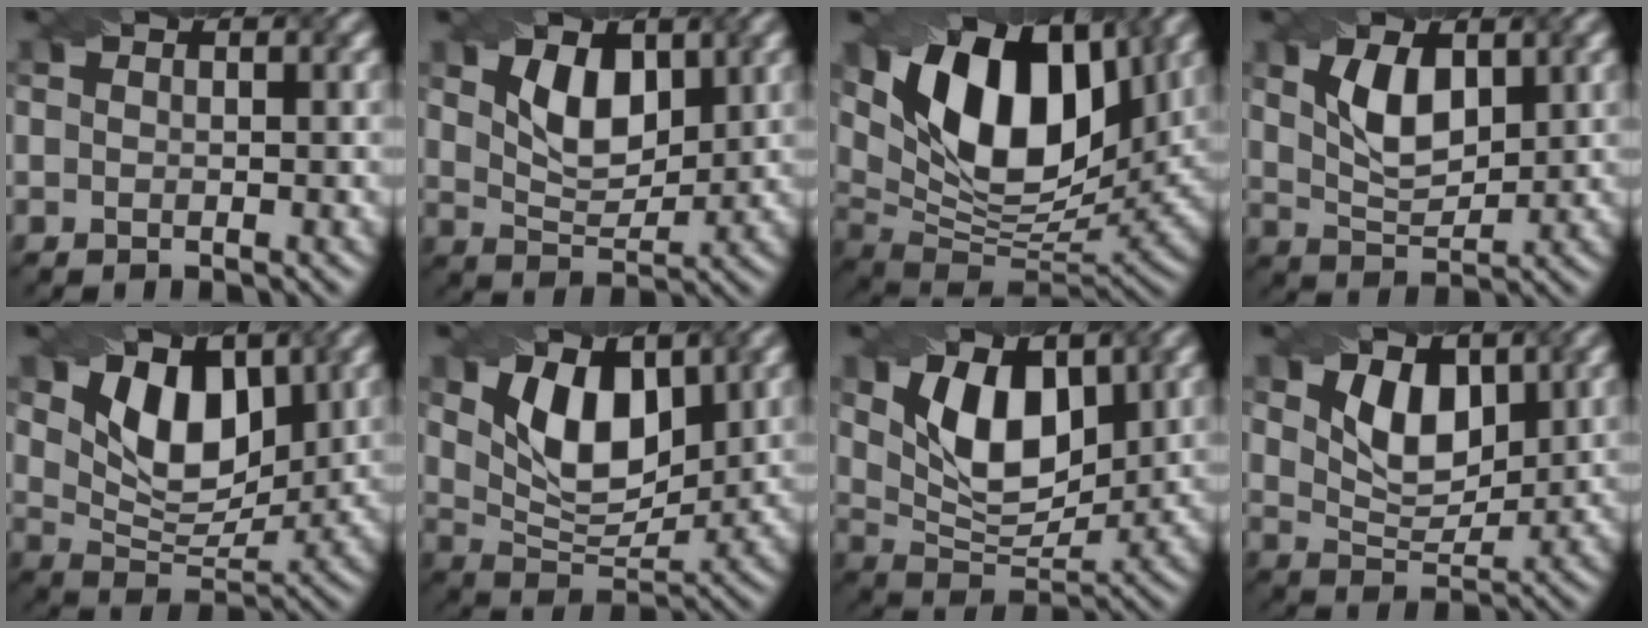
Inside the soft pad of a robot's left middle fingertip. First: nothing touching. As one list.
[{"total": 4.2, "force": [1.8, 2.4, 3.0], "torque": [-0.062, -0.005, 0.033]}, {"total": 14.0, "force": [5.6, 7.5, 10.5], "torque": [-0.173, 0.012, 0.092]}, {"total": 4.3, "force": [1.7, 2.2, 3.3], "torque": [-0.072, 0.000, 0.035]}, {"total": 7.1, "force": [3.0, 4.2, 4.9], "torque": [-0.094, -0.010, 0.050]}, {"total": 6.8, "force": [2.9, 3.8, 4.9], "torque": [-0.094, -0.009, 0.051]}, {"total": 7.0, "force": [2.7, 3.8, 5.1], "torque": [-0.098, -0.008, 0.049]}, {"total": 4.5, "force": [2.1, 2.6, 3.0], "torque": [-0.067, -0.007, 0.036]}]